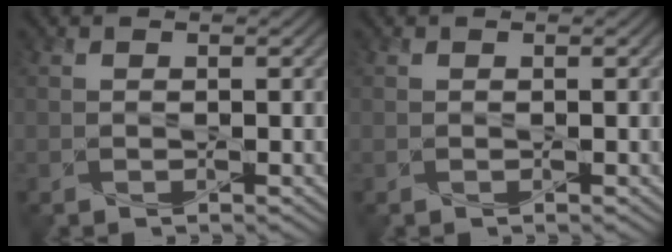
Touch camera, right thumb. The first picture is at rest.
{"total": 0.0}